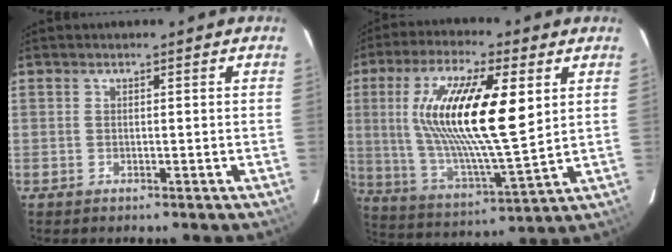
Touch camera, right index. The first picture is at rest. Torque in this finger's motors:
{"motor_torque": [1.41, 0.28, 1.05, 0.21]}